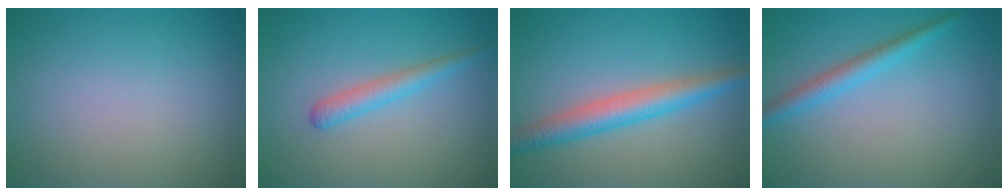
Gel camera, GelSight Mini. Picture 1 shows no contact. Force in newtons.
{"total": 2.1, "press": 2.1, "slide": 0.1}
{"total": 4.3, "press": 4.3, "slide": 0.3}
{"total": 2.3, "press": 2.3, "slide": 0.1}